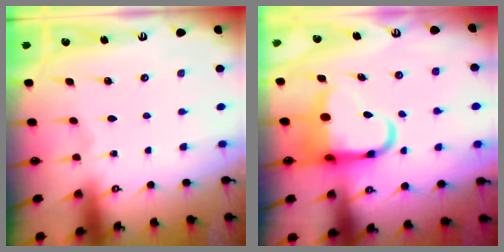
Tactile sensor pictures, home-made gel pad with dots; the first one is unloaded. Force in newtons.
{"total": 8.2, "press": 7.9, "slide": 2.0}